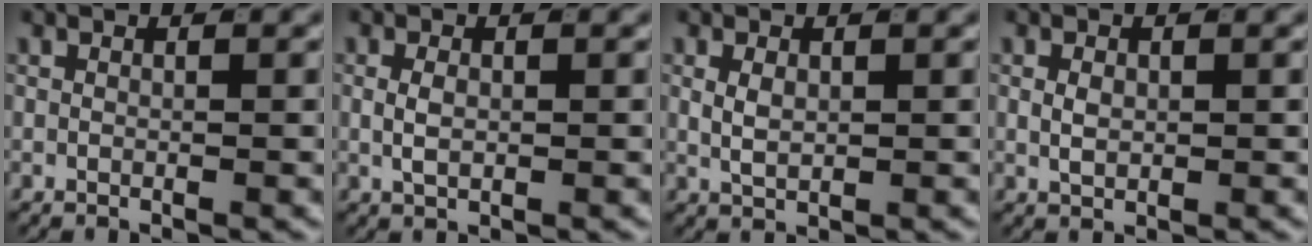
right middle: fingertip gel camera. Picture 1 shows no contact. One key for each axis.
{"total": 1.5, "fx": 0.0, "fy": 0.8, "fz": 1.3, "tx": -0.026, "ty": -0.005, "tz": 0.007}
{"total": 1.8, "fx": 0.3, "fy": 1.0, "fz": 1.4, "tx": -0.031, "ty": -0.010, "tz": 0.016}
{"total": 1.3, "fx": 0.1, "fy": 0.8, "fz": 1.0, "tx": -0.022, "ty": -0.007, "tz": 0.011}